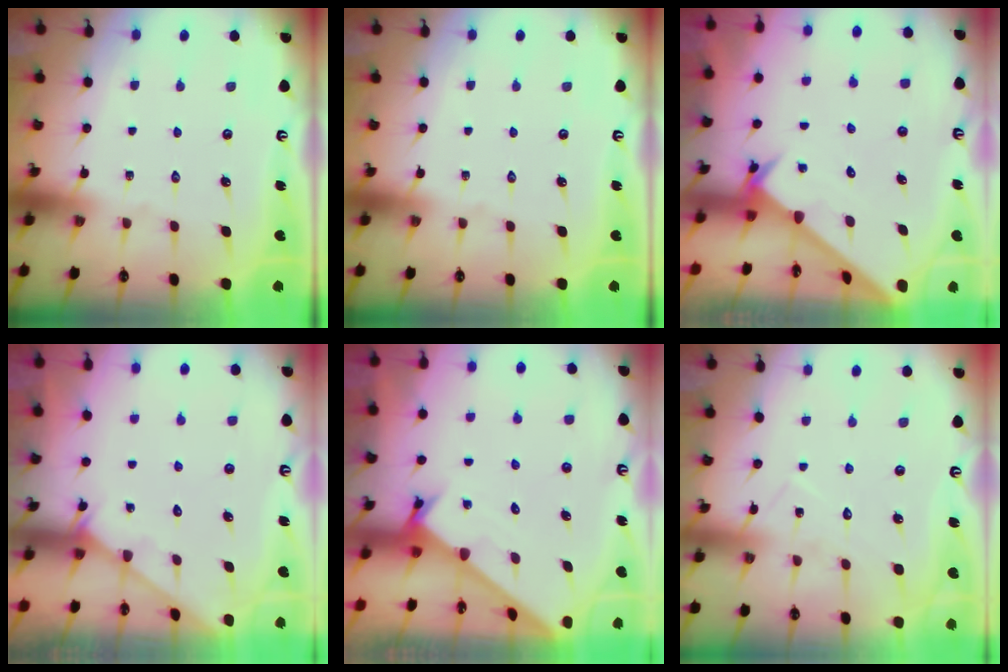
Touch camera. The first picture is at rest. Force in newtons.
{"total": 0.0}
{"total": 2.5, "press": 2.5, "slide": 0.2}
{"total": 2.2, "press": 2.2, "slide": 0.2}
{"total": 1.7, "press": 1.7, "slide": 0.1}
{"total": 7.7, "press": 7.7, "slide": 0.5}